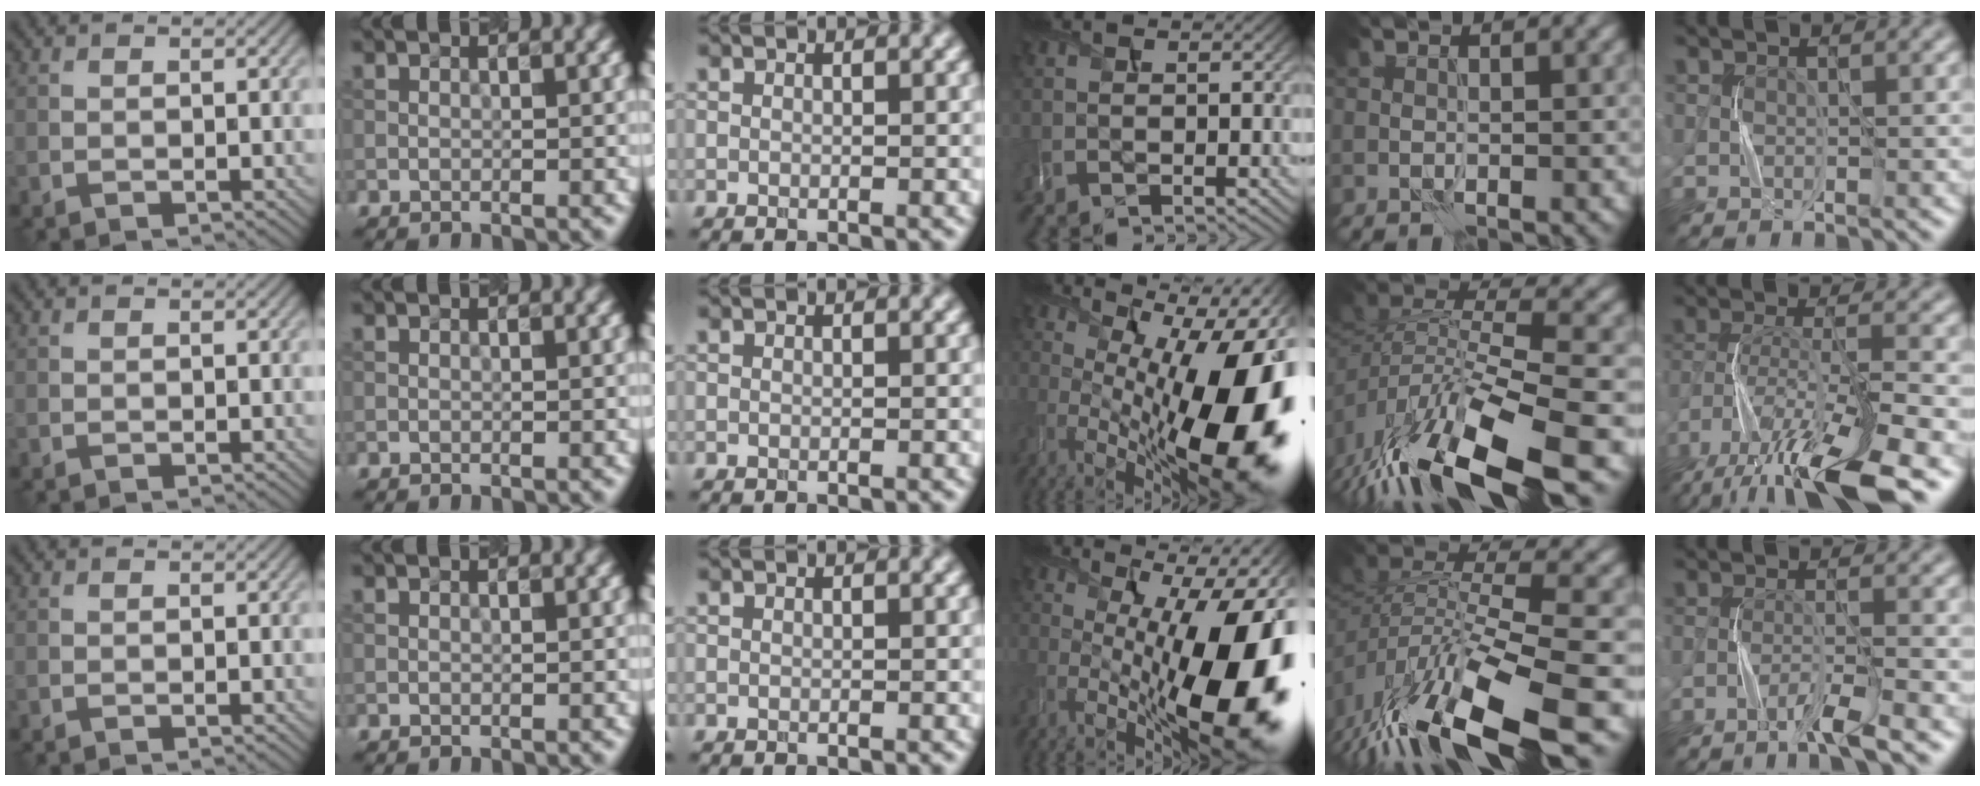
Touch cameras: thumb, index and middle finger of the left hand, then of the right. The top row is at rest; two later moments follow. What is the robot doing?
{"motion": "press", "object": "grip strengthener"}